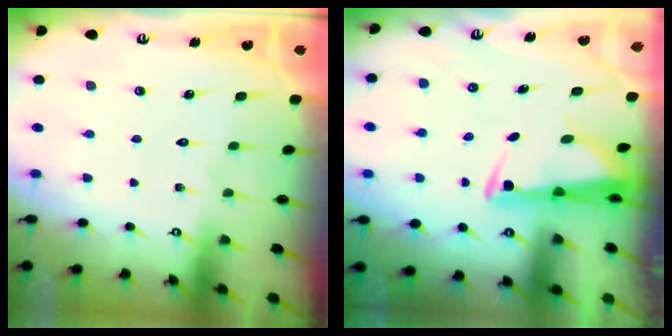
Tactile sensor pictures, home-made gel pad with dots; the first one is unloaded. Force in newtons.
{"total": 3.0, "press": 2.9, "slide": 0.9}